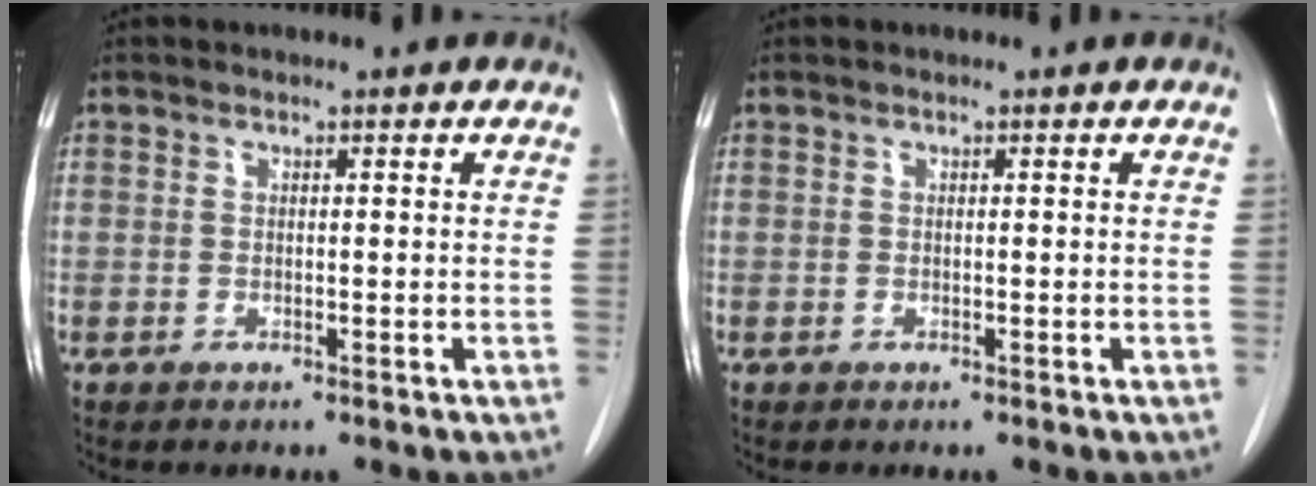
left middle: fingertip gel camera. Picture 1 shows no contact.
{"total": 0.0}